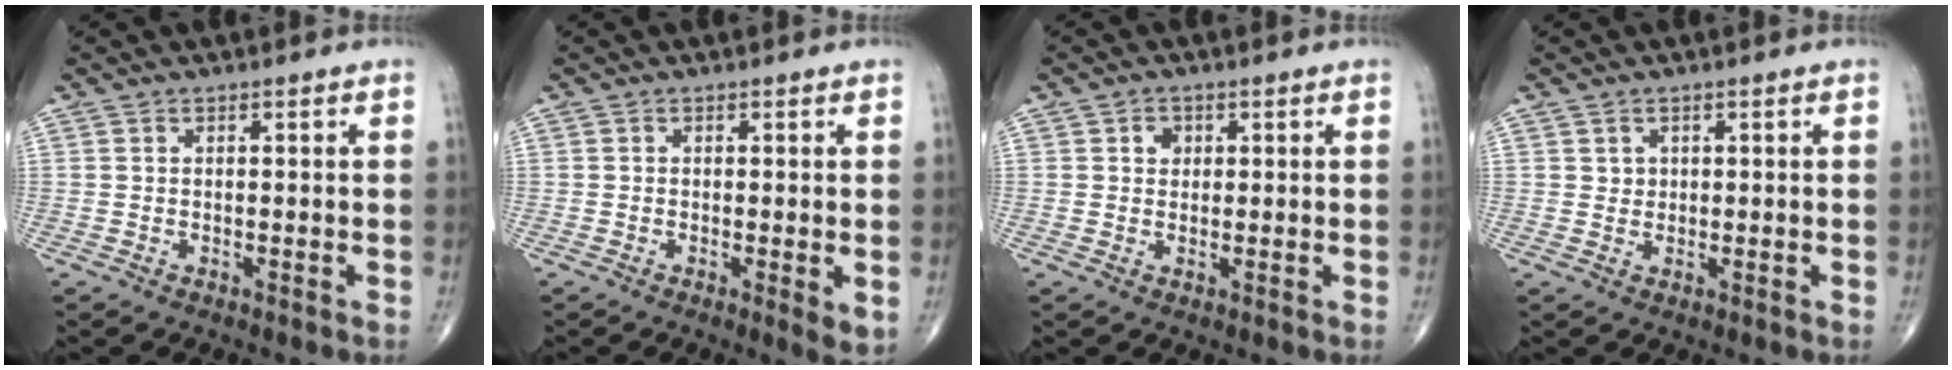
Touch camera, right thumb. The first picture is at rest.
{"total": 3.1, "force": [-0.5, 0.8, 3.0], "torque": [-0.046, -0.011, -0.012]}
{"total": 2.1, "force": [0.7, 1.8, 0.9], "torque": [-0.004, -0.001, 0.008]}
{"total": 1.4, "force": [0.5, 1.2, 0.3], "torque": [0.004, -0.001, 0.007]}